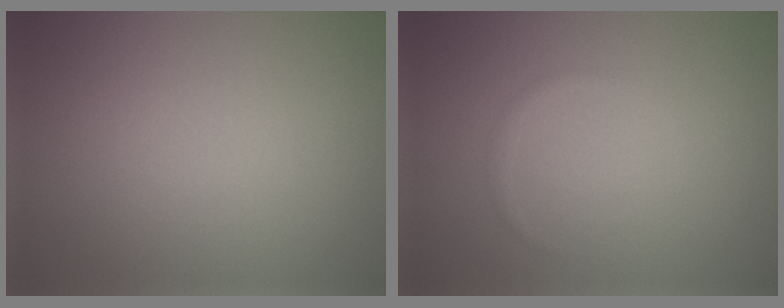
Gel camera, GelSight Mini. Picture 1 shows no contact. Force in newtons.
{"total": 0.6, "press": 0.6, "slide": 0.0}